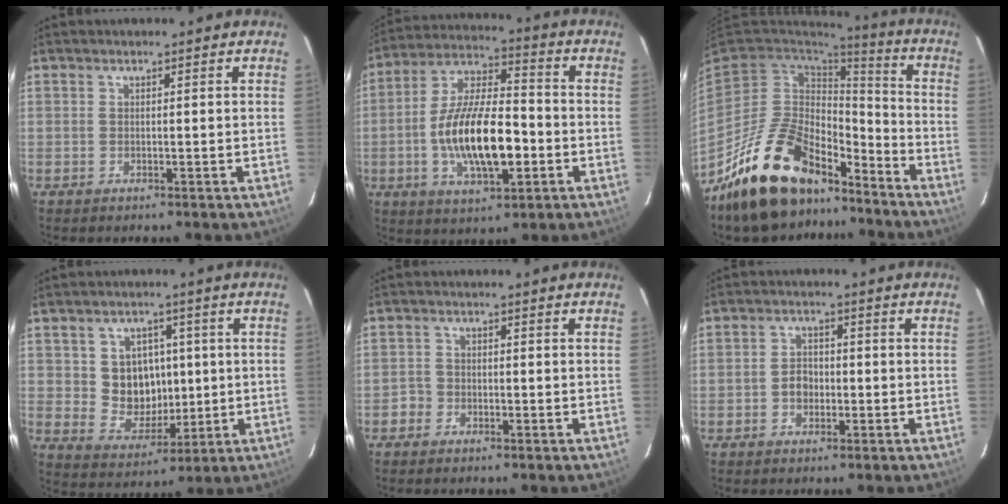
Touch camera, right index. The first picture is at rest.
{"total": 17.0, "force": [-4.0, 6.7, 15.1], "torque": [-0.290, 0.004, -0.070]}
{"total": 22.2, "force": [-16.0, 10.4, 11.5], "torque": [-0.232, 0.011, -0.256]}
{"total": 8.8, "force": [1.1, 8.1, 3.5], "torque": [-0.072, 0.011, 0.036]}
{"total": 2.2, "force": [-1.5, 1.7, 0.1], "torque": [-0.006, 0.005, -0.030]}
{"total": 3.1, "force": [-1.0, 2.6, 1.4], "torque": [-0.026, 0.011, -0.013]}